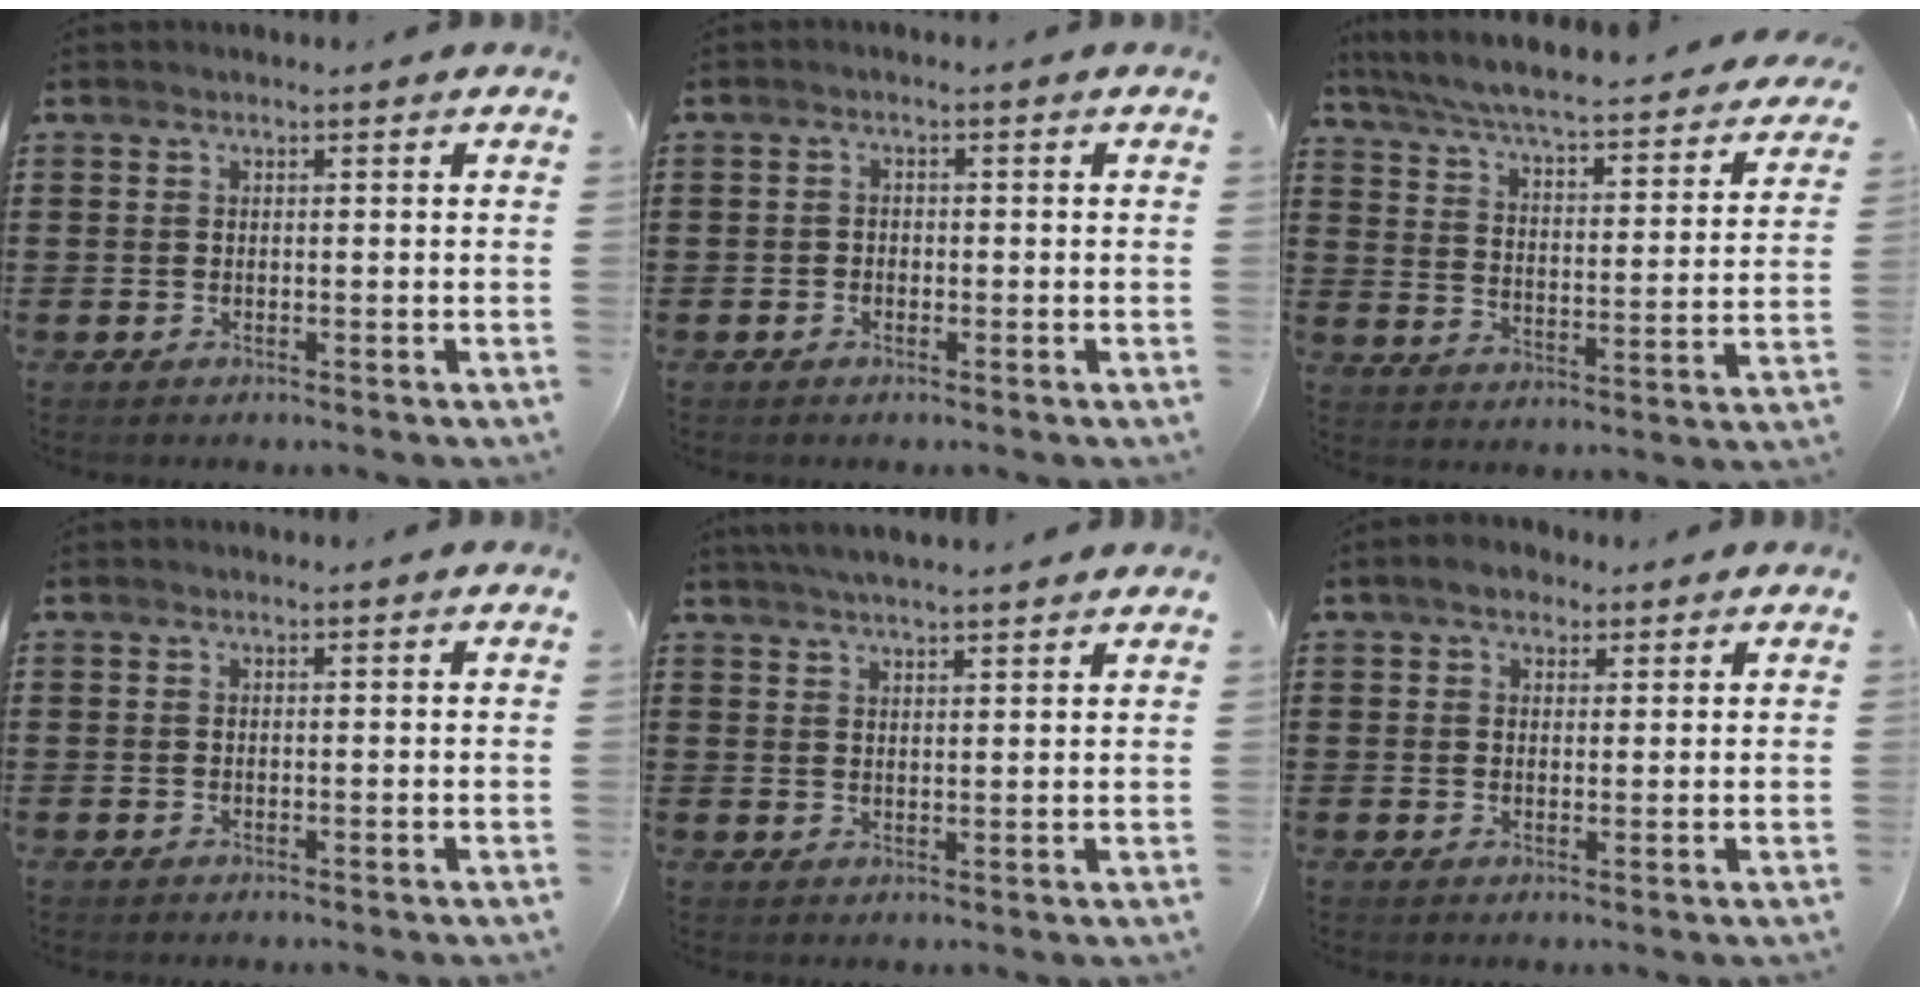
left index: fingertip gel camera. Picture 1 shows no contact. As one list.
[{"total": 1.2, "force": [-0.9, 0.7, 0.2], "torque": [-0.007, 0.003, -0.021]}, {"total": 4.9, "force": [4.5, -0.3, 1.8], "torque": [-0.058, -0.042, 0.068]}, {"total": 0.0}, {"total": 3.5, "force": [3.3, -0.2, 1.1], "torque": [-0.030, -0.004, 0.060]}, {"total": 2.9, "force": [2.1, 1.7, 1.1], "torque": [-0.021, 0.009, 0.037]}]